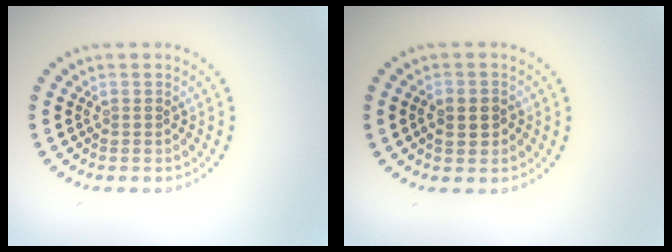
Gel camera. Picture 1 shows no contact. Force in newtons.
{"total": 2.4, "press": 2.4, "slide": 0.2}